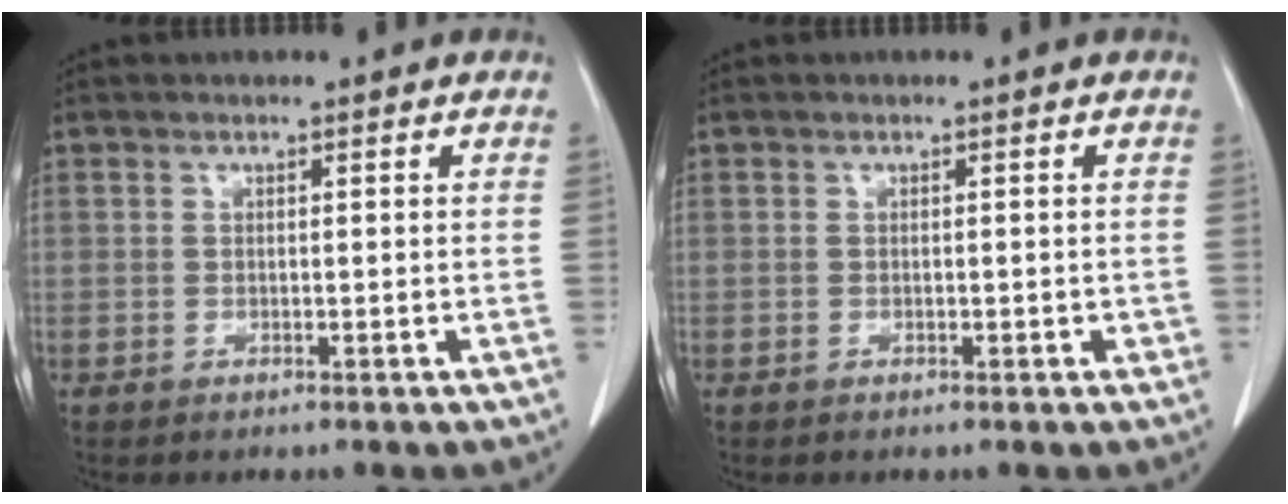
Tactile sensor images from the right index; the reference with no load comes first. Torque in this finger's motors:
{"motor_torque": [-0.16, 0.24, -0.03, 0.00]}